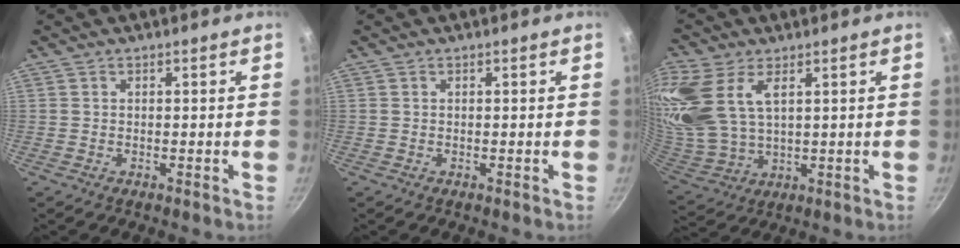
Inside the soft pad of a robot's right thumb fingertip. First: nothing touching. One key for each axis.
{"total": 0.0}
{"total": 17.1, "fx": 6.9, "fy": 9.7, "fz": 12.3, "tx": -0.269, "ty": -0.010, "tz": 0.149}